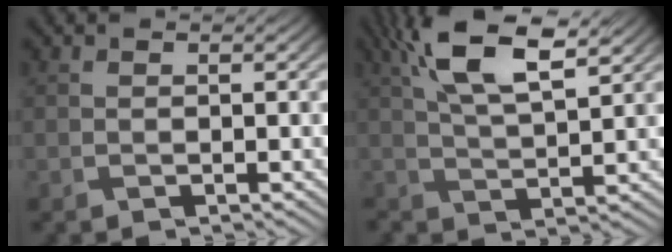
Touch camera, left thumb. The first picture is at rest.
{"total": 9.5, "force": [4.9, 3.2, 7.6], "torque": [-0.160, 0.014, 0.088]}